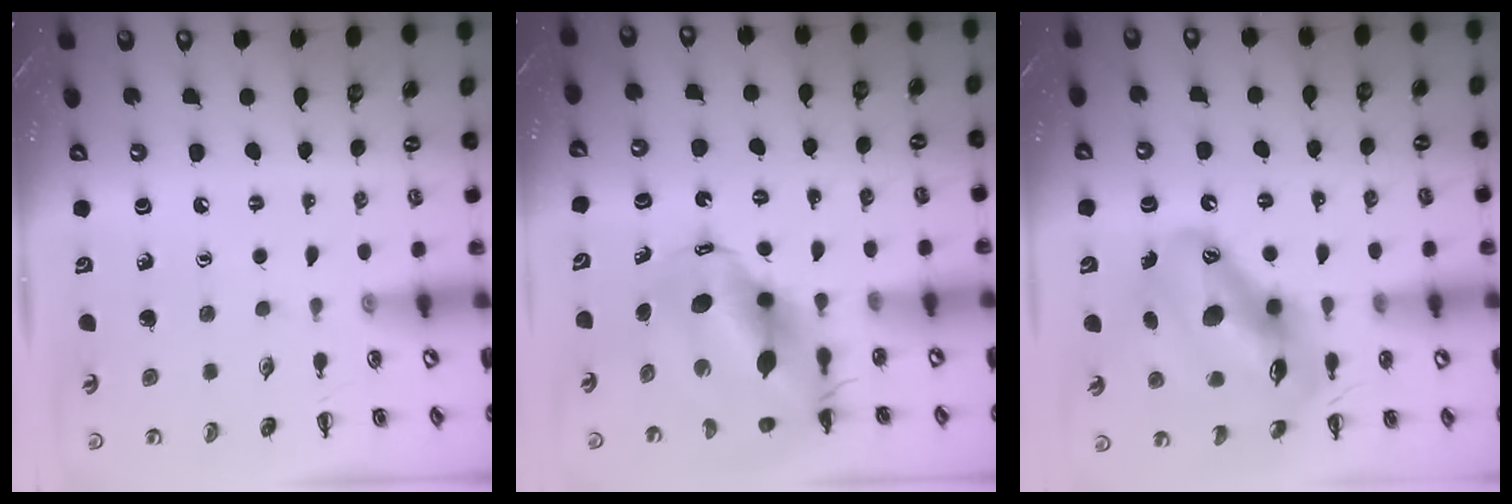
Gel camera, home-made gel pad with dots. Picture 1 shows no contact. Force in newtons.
{"total": 11.5, "press": 11.1, "slide": 3.0}
{"total": 16.9, "press": 16.2, "slide": 4.9}